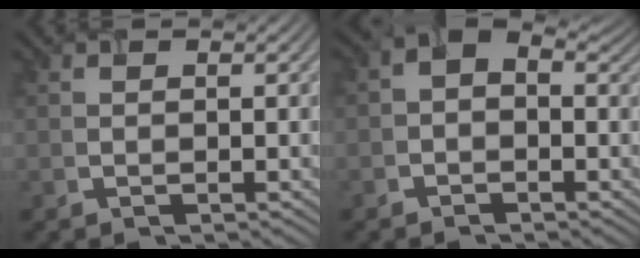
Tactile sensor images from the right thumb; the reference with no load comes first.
{"total": 3.5, "force": [0.1, 2.5, 2.5], "torque": [-0.043, 0.011, -0.010]}